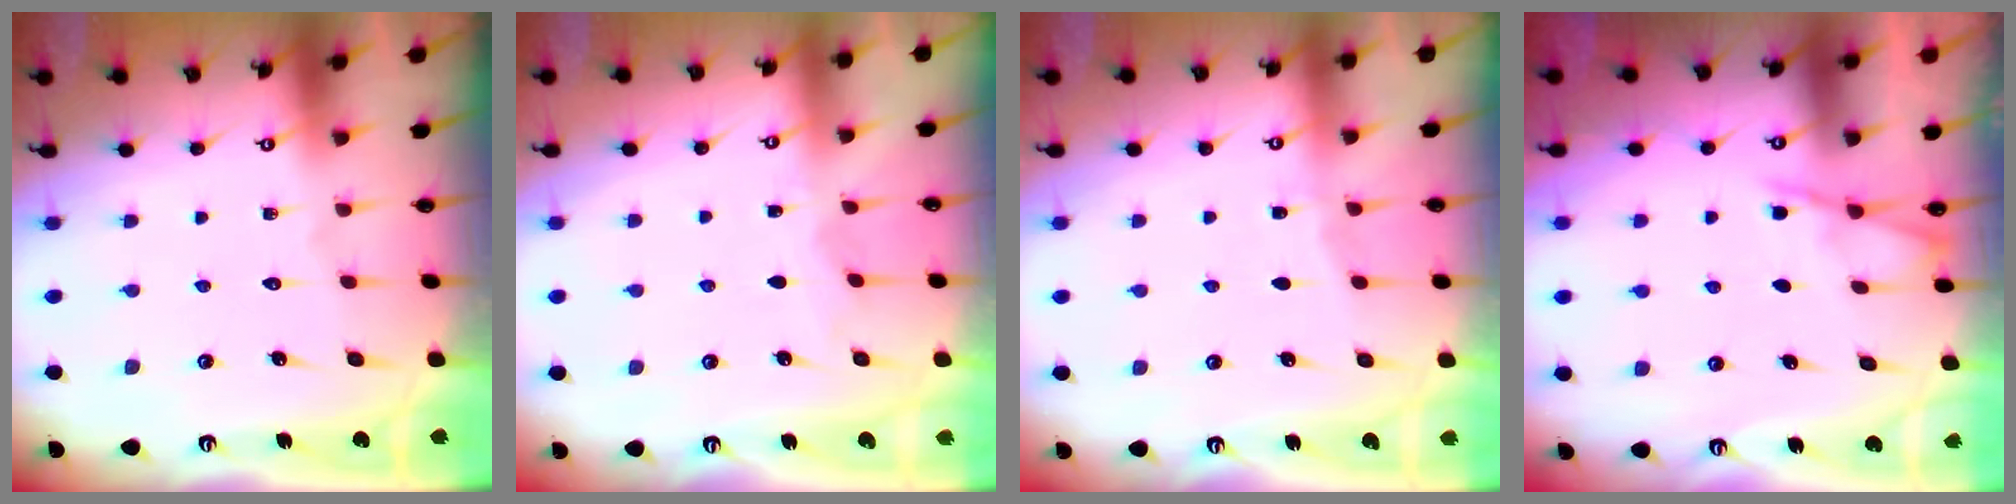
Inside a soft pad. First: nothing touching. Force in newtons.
{"total": 2.7, "press": 2.7, "slide": 0.3}
{"total": 3.1, "press": 3.1, "slide": 0.4}
{"total": 3.9, "press": 3.9, "slide": 0.5}